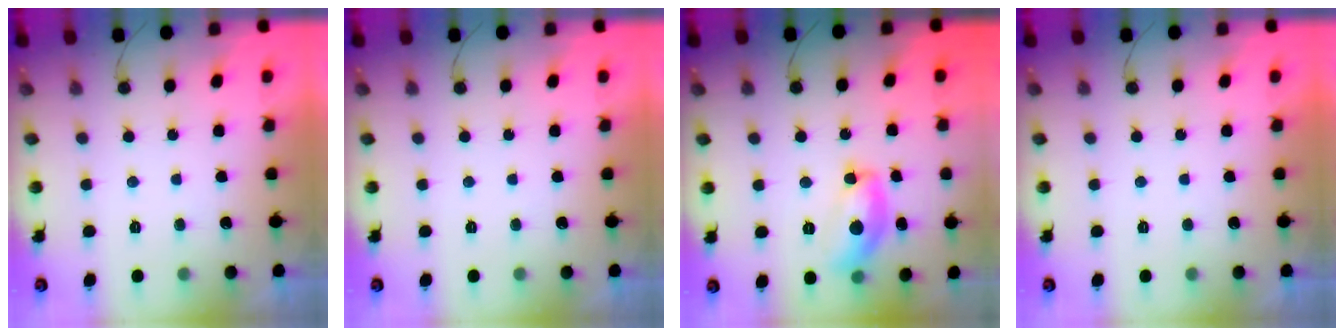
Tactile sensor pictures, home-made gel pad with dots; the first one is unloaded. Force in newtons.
{"total": 0.0}
{"total": 14.7, "press": 14.7, "slide": 0.8}
{"total": 0.0}